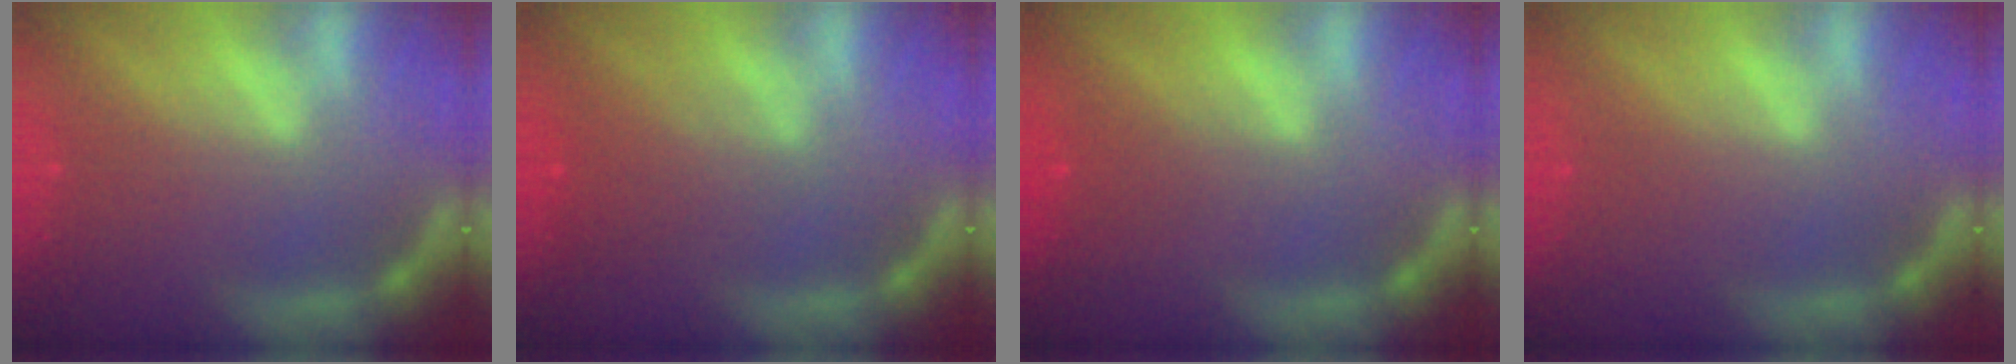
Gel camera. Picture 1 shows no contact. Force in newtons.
{"total": 2.9}
{"total": 1.5}
{"total": 0.0}